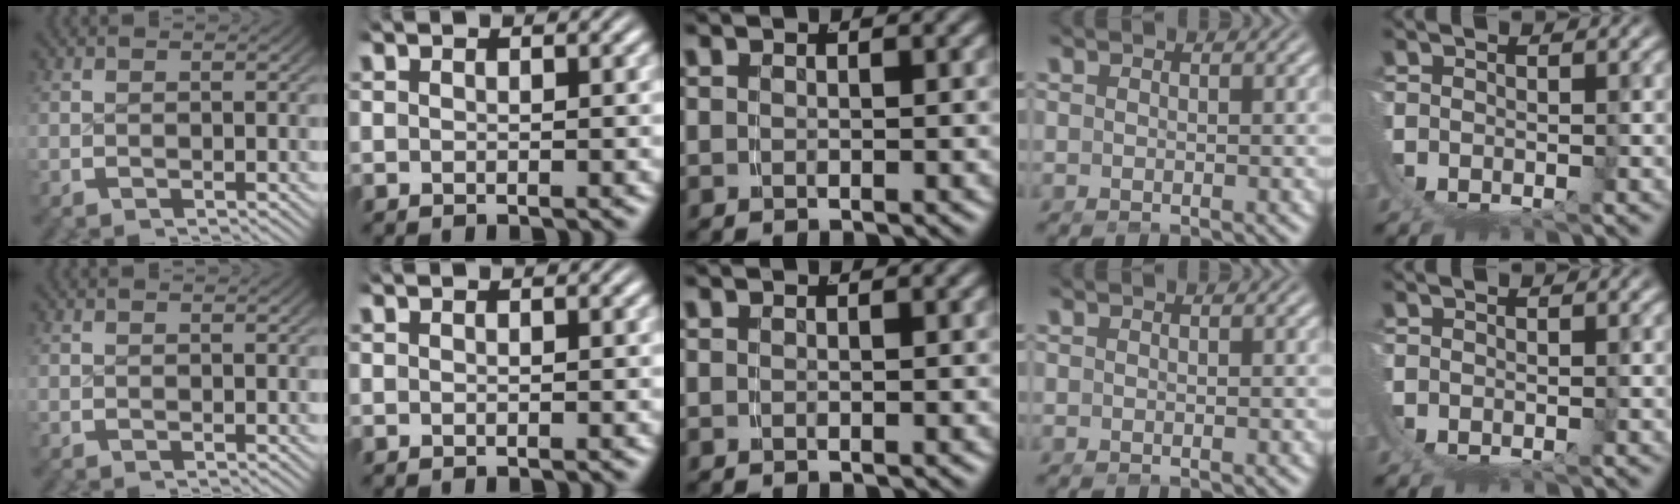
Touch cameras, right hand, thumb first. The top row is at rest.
{}